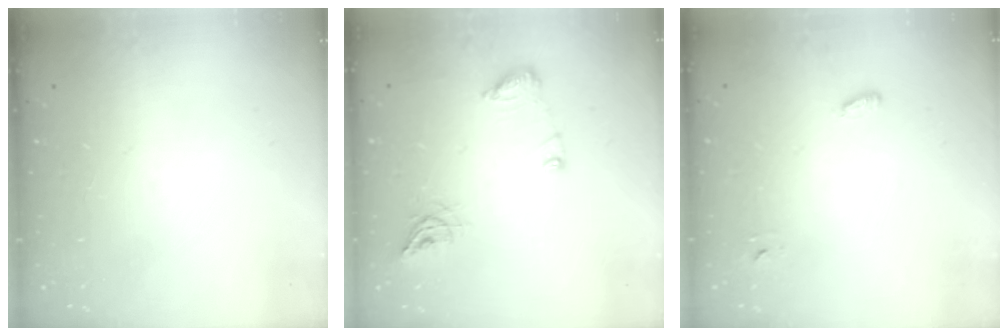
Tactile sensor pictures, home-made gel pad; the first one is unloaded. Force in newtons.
{"total": 9.0, "press": 9.0, "slide": 0.7}
{"total": 2.8, "press": 2.7, "slide": 0.6}